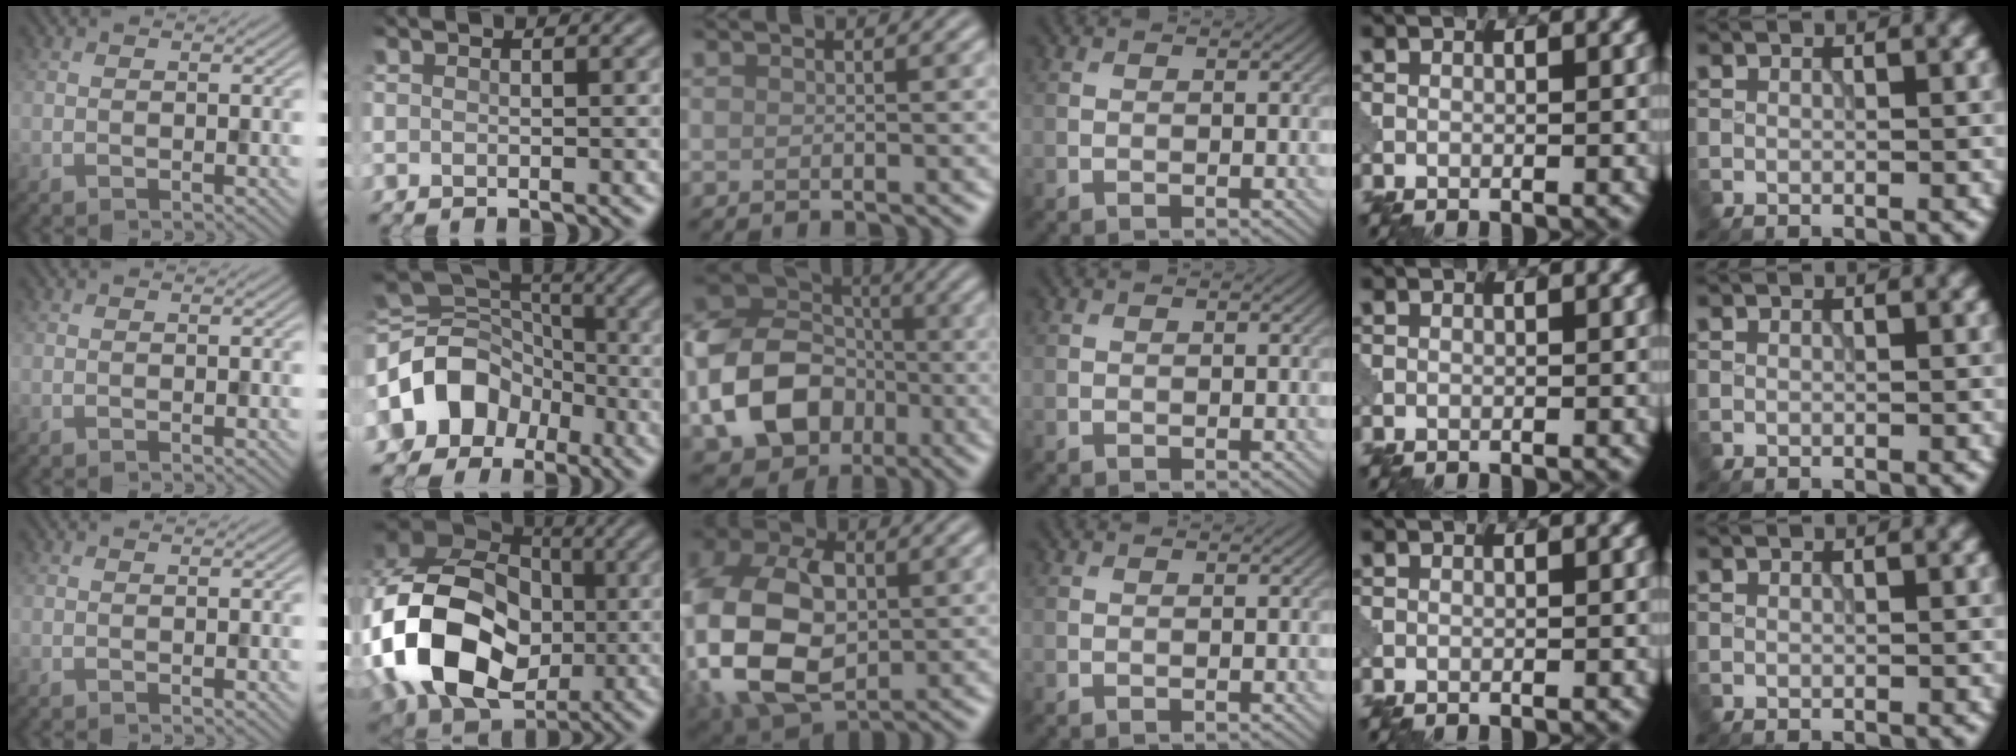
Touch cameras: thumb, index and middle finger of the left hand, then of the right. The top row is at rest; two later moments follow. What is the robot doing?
{"motion": "disassemble", "object": "puzzle pieces"}